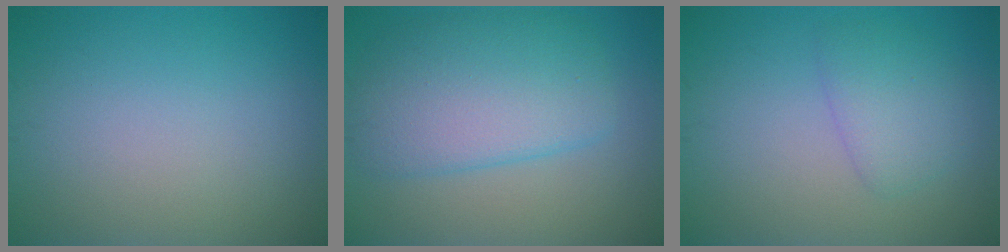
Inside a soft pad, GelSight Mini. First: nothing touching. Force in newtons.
{"total": 6.5, "press": 6.5, "slide": 0.2}
{"total": 2.6, "press": 2.6, "slide": 0.1}